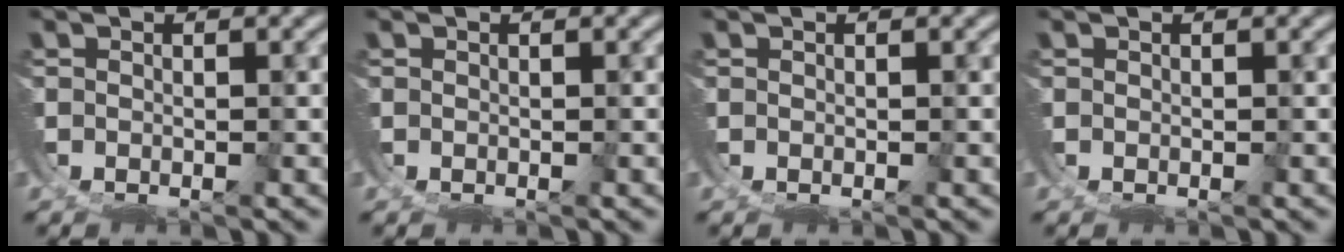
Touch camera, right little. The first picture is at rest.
{"total": 0.0}
{"total": 0.0}
{"total": 0.0}